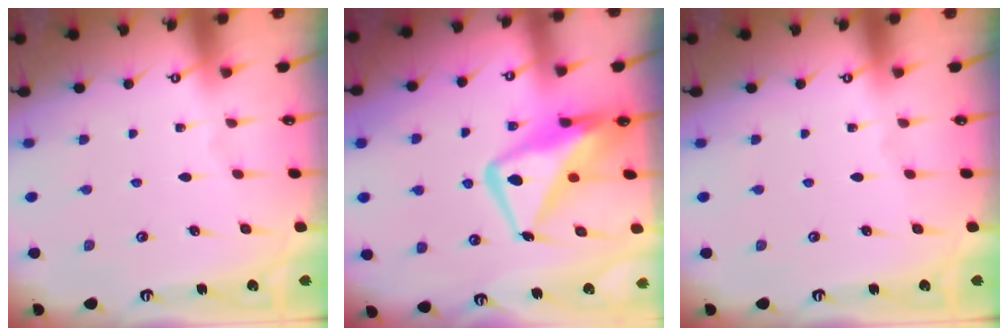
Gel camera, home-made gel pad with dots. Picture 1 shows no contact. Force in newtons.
{"total": 14.9, "press": 14.8, "slide": 1.6}
{"total": 0.0}